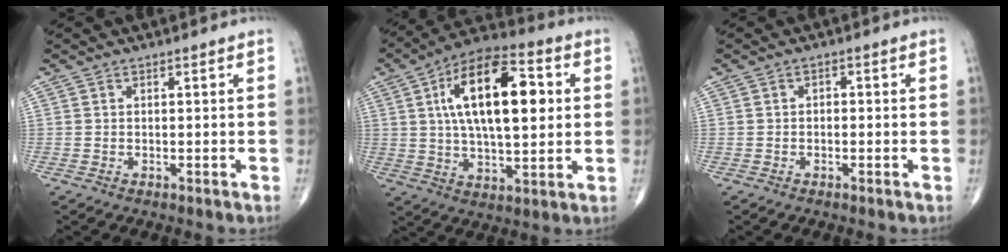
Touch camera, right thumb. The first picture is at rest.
{"total": 20.4, "force": [4.3, 9.2, 17.7], "torque": [-0.277, 0.010, 0.064]}
{"total": 0.9, "force": [-0.2, 0.7, 0.6], "torque": [0.000, 0.004, -0.009]}